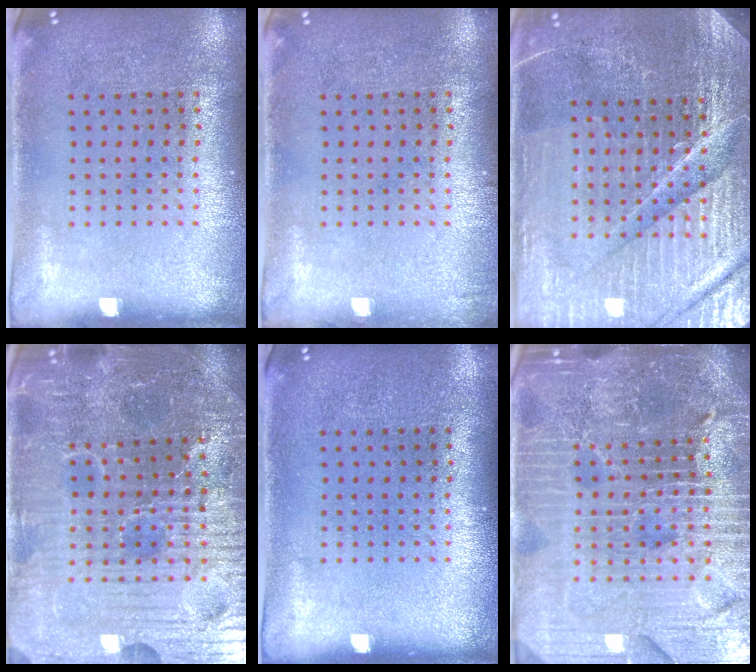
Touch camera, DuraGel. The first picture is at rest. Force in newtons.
{"total": 0.6, "press": 0.6, "slide": 0.1}
{"total": 5.5, "press": 5.1, "slide": 2.1}
{"total": 5.8, "press": 5.5, "slide": 1.8}
{"total": 0.0}
{"total": 6.6, "press": 5.8, "slide": 3.2}